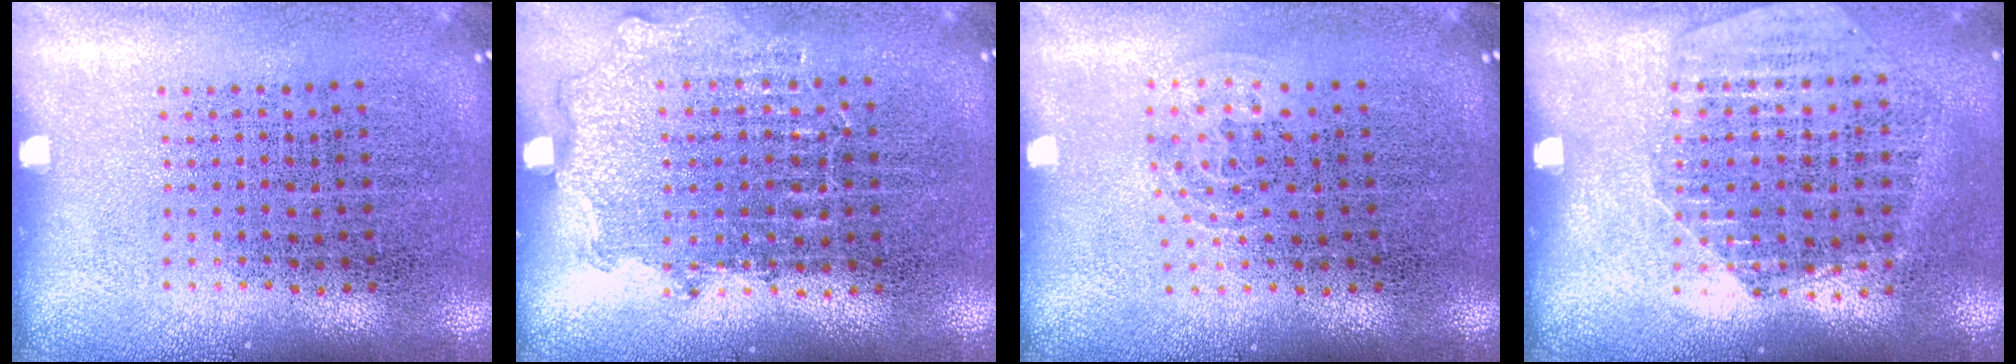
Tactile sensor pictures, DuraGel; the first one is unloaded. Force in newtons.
{"total": 0.8, "press": 0.7, "slide": 0.3}
{"total": 0.9, "press": 0.6, "slide": 0.7}
{"total": 1.5, "press": 1.5, "slide": 0.0}